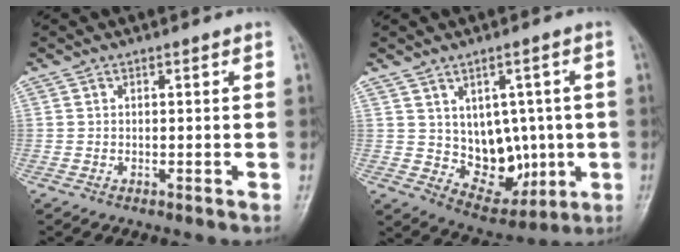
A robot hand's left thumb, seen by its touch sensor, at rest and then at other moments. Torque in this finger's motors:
{"motor_torque": [0.23, 0.27, -0.02, 0.05, 0.05]}